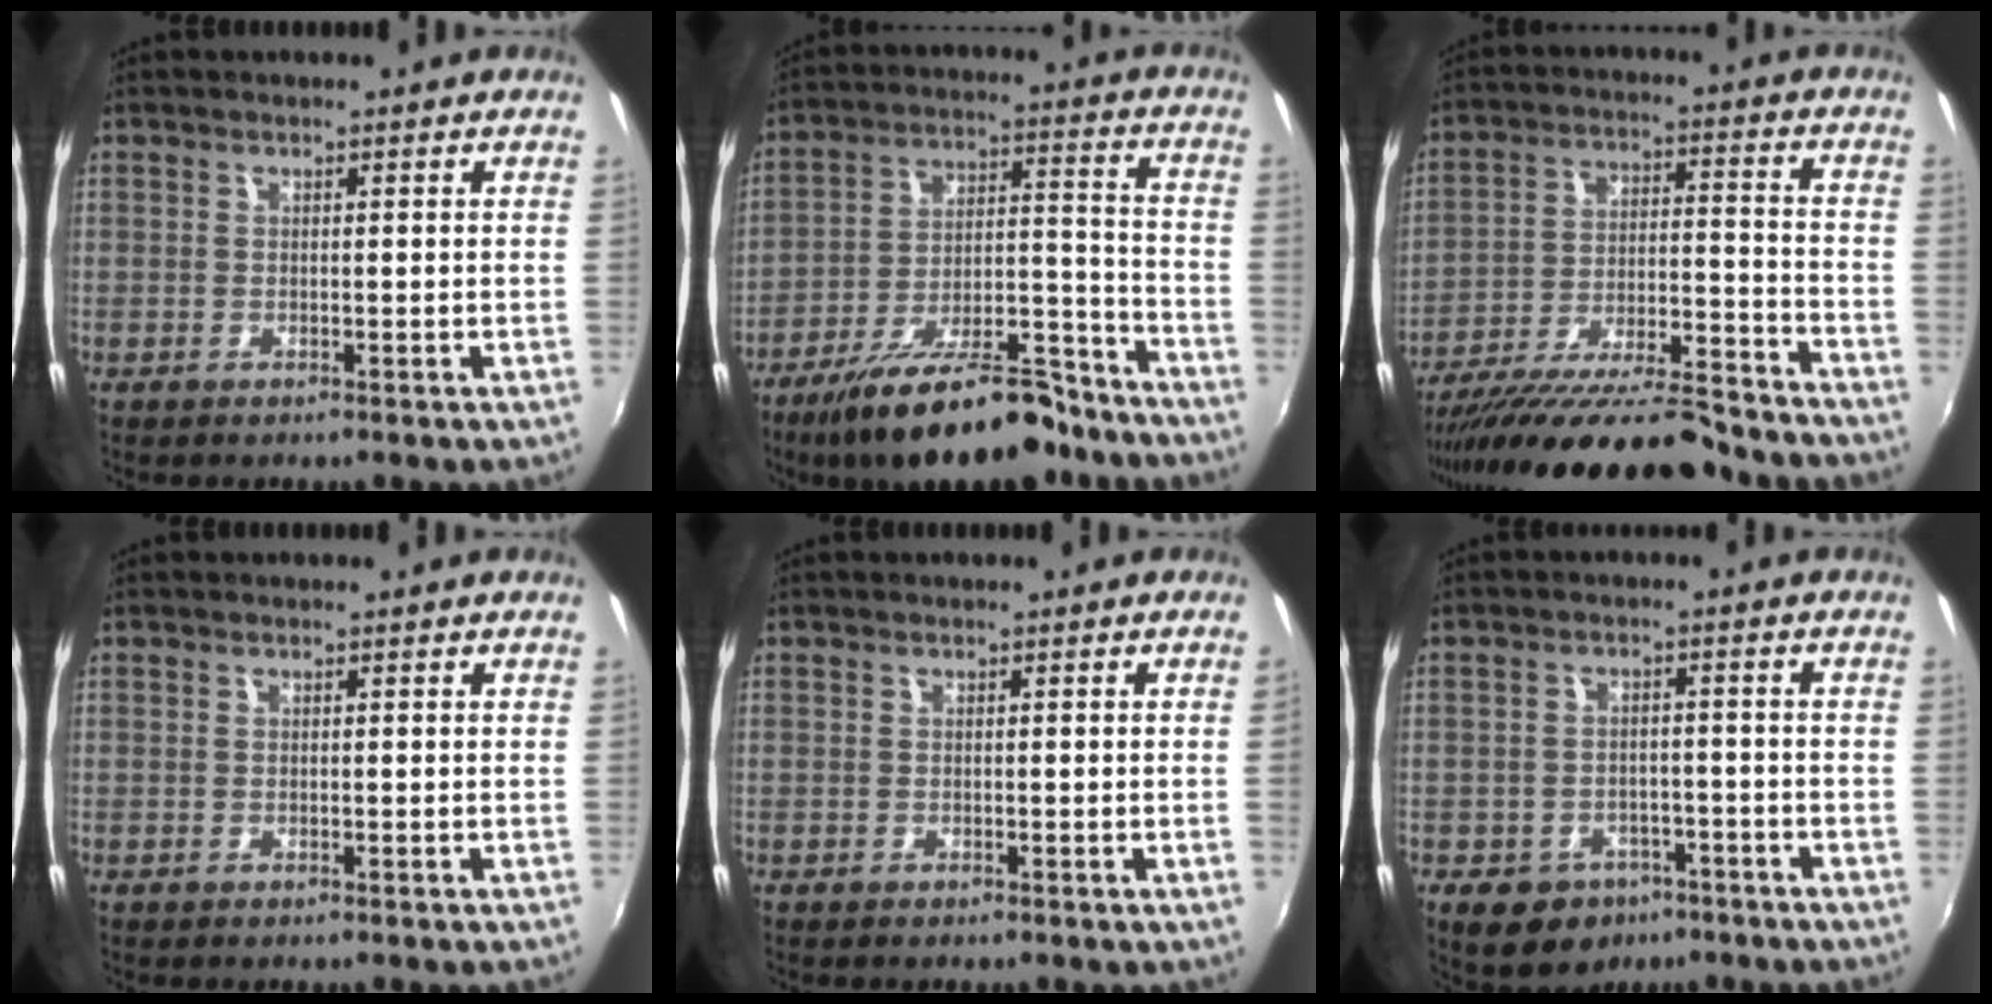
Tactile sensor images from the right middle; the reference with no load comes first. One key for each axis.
{"total": 21.6, "fx": -16.8, "fy": 6.6, "fz": 11.8, "tx": -0.201, "ty": -0.006, "tz": -0.253}
{"total": 25.2, "fx": -21.8, "fy": 4.9, "fz": 11.6, "tx": -0.209, "ty": -0.044, "tz": -0.315}
{"total": 0.0}
{"total": 0.7, "fx": 0.1, "fy": -0.4, "fz": 0.6, "tx": -0.002, "ty": -0.005, "tz": 0.001}
{"total": 9.6, "fx": -5.5, "fy": 7.0, "fz": 3.6, "tx": -0.089, "ty": 0.004, "tz": -0.066}